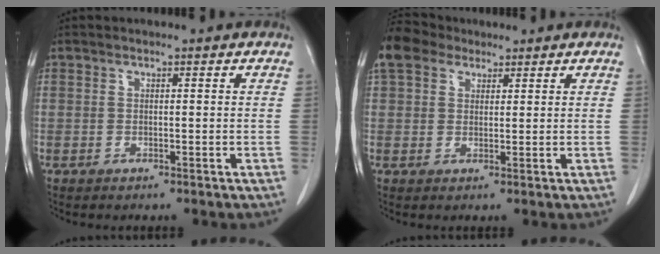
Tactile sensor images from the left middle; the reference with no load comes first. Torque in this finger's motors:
{"motor_torque": [0.11, -0.01, 0.60, 0.15]}